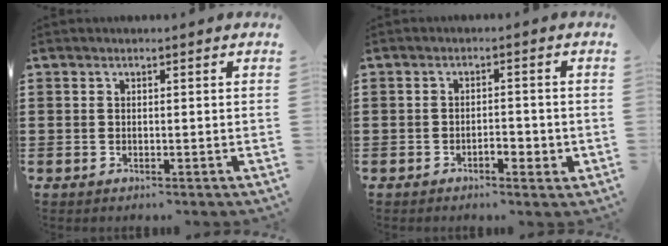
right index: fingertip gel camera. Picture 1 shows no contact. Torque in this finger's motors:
{"motor_torque": [0.04, -0.02, 0.03, 0.04]}